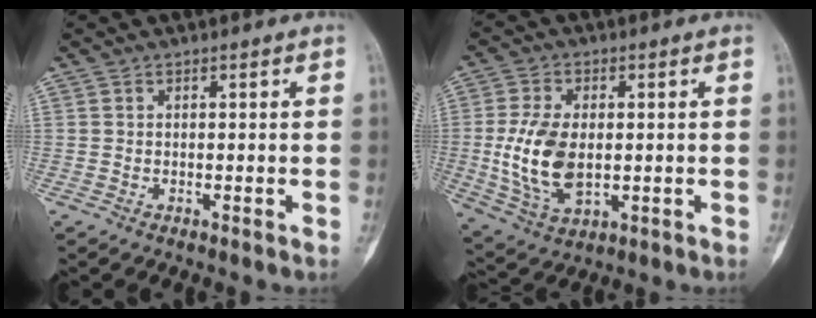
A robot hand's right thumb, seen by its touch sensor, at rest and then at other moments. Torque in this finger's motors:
{"motor_torque": [1.57, 1.52, 1.02, -1.00, 0.42]}